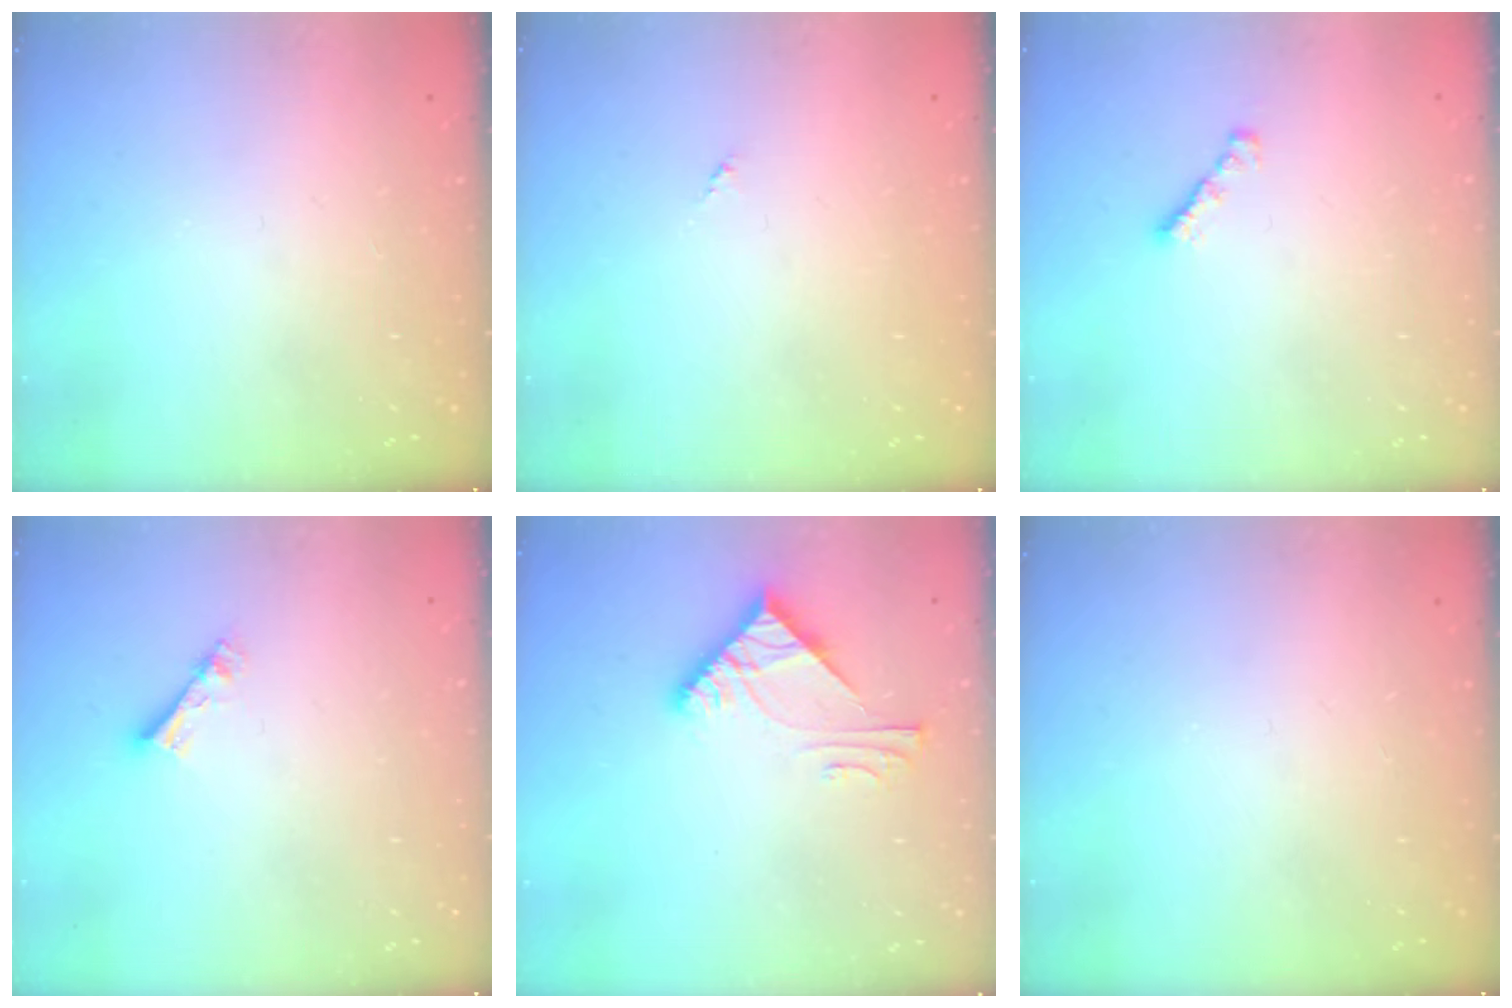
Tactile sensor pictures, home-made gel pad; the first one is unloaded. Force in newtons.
{"total": 0.0}
{"total": 1.6, "press": 1.5, "slide": 0.4}
{"total": 4.4, "press": 4.4, "slide": 0.2}
{"total": 6.6, "press": 6.6, "slide": 0.5}
{"total": 0.0}